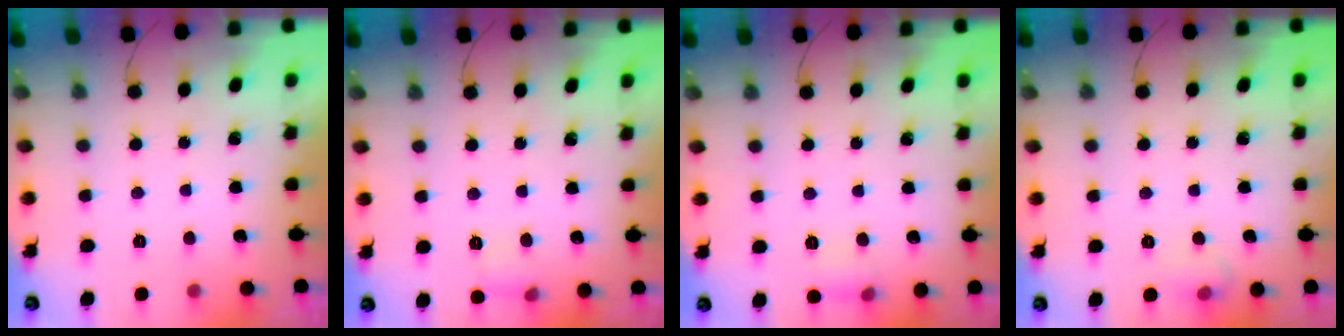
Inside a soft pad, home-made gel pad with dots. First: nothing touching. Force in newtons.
{"total": 5.5, "press": 5.2, "slide": 1.6}
{"total": 5.6, "press": 5.4, "slide": 1.5}
{"total": 5.1, "press": 4.6, "slide": 2.3}